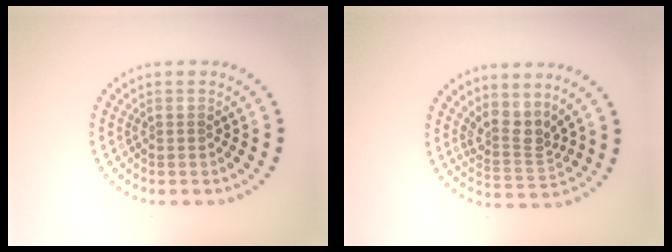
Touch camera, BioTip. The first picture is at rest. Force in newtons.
{"total": 2.8, "press": 2.0, "slide": 2.0}